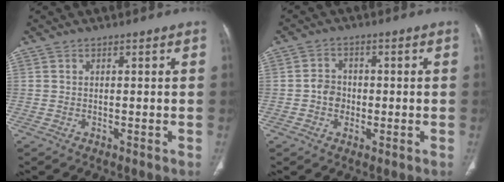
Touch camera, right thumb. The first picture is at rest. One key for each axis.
{"total": 4.0, "fx": -0.5, "fy": 3.5, "fz": 2.0, "tx": -0.013, "ty": 0.009, "tz": -0.015}